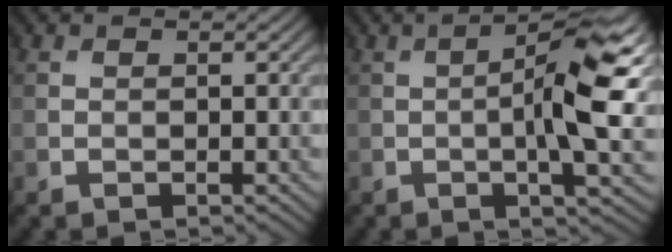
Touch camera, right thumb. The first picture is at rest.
{"total": 10.7, "force": [-0.1, 3.0, 10.3], "torque": [-0.171, 0.003, 0.001]}